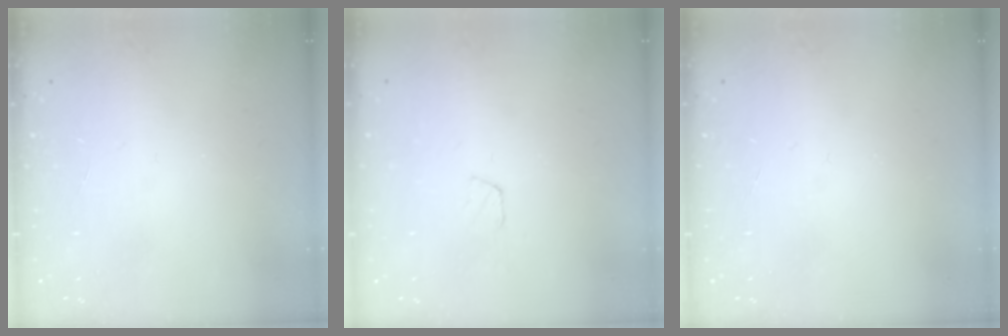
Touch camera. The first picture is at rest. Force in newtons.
{"total": 3.4, "press": 3.4, "slide": 0.4}
{"total": 0.0}